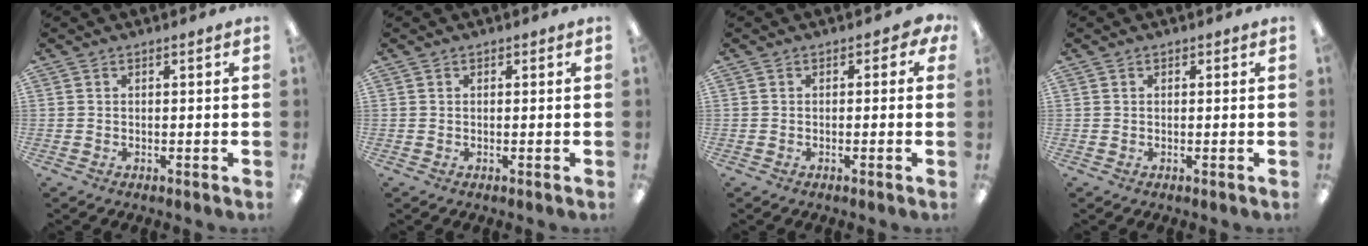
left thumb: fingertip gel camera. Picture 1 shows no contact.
{"total": 0.0}
{"total": 1.7, "force": [-0.4, 1.4, 1.0], "torque": [-0.012, 0.002, -0.009]}
{"total": 0.0}